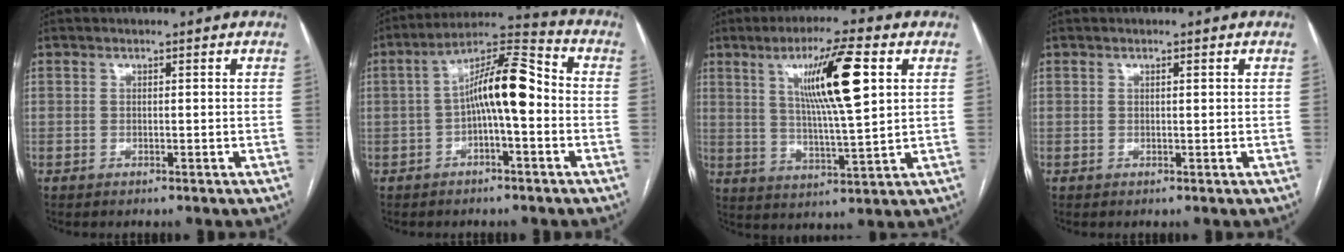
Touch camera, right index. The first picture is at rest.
{"total": 10.6, "force": [-0.9, 2.3, 10.4], "torque": [-0.176, 0.038, -0.017]}
{"total": 12.6, "force": [4.3, 0.6, 11.8], "torque": [-0.205, 0.003, 0.075]}
{"total": 0.6, "force": [0.2, 0.1, 0.5], "torque": [-0.009, 0.000, 0.004]}